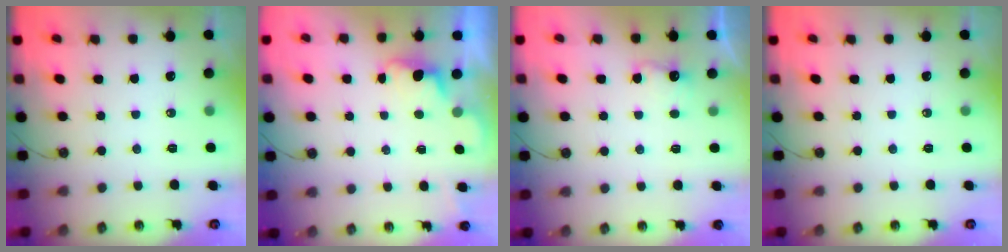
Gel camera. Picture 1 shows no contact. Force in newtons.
{"total": 0.9, "press": 0.6, "slide": 0.7}
{"total": 3.5, "press": 3.3, "slide": 1.0}
{"total": 0.0}